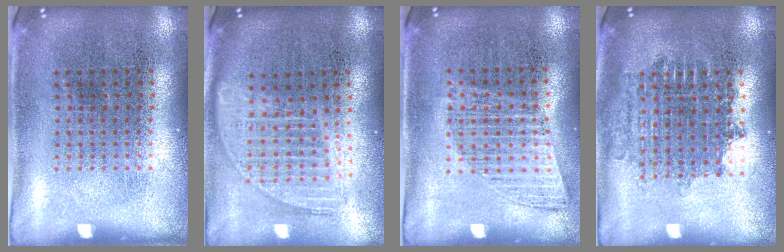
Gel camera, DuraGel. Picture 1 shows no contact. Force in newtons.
{"total": 1.8, "press": 1.5, "slide": 0.9}
{"total": 1.0, "press": 1.0, "slide": 0.2}
{"total": 1.8, "press": 1.5, "slide": 1.0}